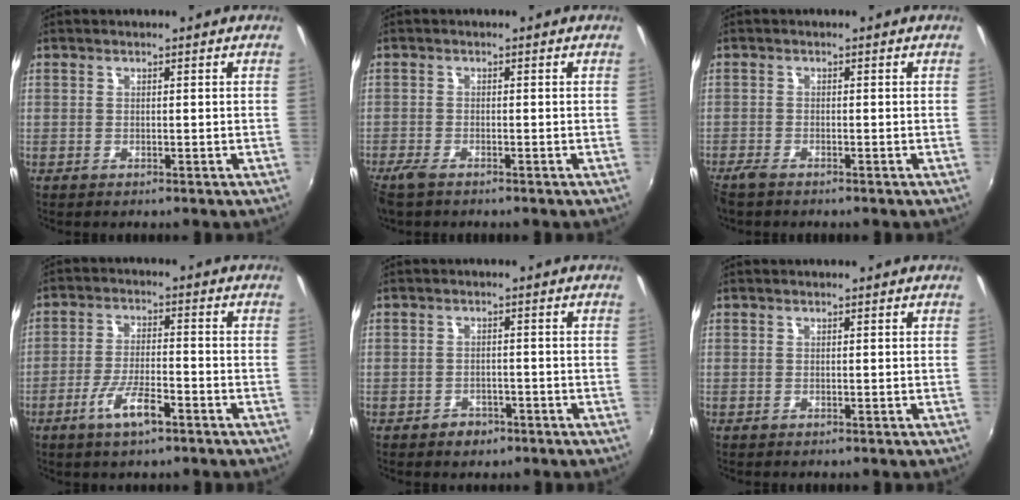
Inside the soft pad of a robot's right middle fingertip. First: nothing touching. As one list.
[{"total": 3.0, "force": [-2.3, 0.9, 1.7], "torque": [-0.044, -0.010, -0.046]}, {"total": 2.4, "force": [-2.0, 0.6, 1.2], "torque": [-0.032, -0.007, -0.041]}, {"total": 7.5, "force": [-4.4, 1.7, 5.9], "torque": [-0.119, -0.006, -0.077]}, {"total": 3.2, "force": [-2.1, 2.3, 0.7], "torque": [-0.023, 0.005, -0.027]}, {"total": 0.0}]